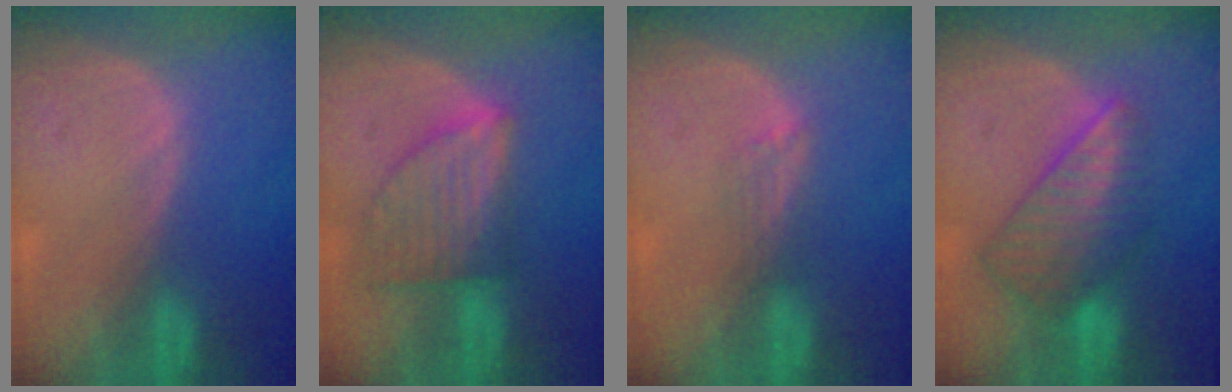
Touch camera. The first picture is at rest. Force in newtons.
{"total": 7.8, "press": 7.1, "slide": 3.3}
{"total": 2.0, "press": 1.6, "slide": 1.3}
{"total": 8.5, "press": 7.4, "slide": 4.2}